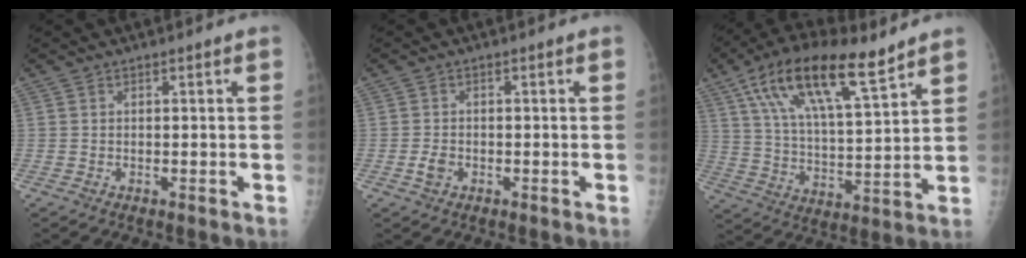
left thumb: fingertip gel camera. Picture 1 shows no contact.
{"total": 2.1, "force": [-0.8, 1.5, 1.3], "torque": [-0.024, 0.002, -0.015]}
{"total": 19.0, "force": [11.2, 6.0, 14.2], "torque": [-0.241, -0.028, 0.204]}